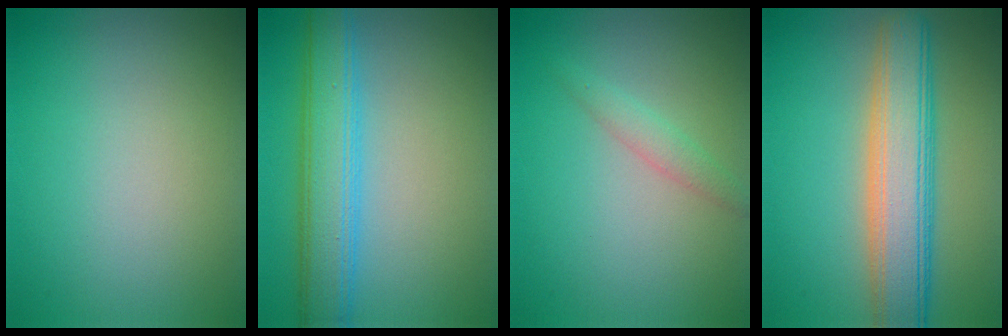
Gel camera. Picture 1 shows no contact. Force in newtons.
{"total": 5.6, "press": 5.6, "slide": 0.2}
{"total": 1.5, "press": 1.5, "slide": 0.1}
{"total": 7.3, "press": 7.3, "slide": 0.4}